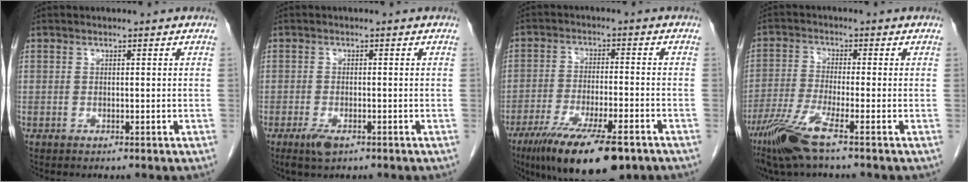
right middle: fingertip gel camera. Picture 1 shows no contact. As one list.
[{"total": 2.9, "force": [-1.7, 0.9, 2.1], "torque": [-0.046, -0.003, -0.028]}, {"total": 15.5, "force": [-10.5, 3.0, 11.0], "torque": [-0.177, -0.037, -0.172]}, {"total": 7.7, "force": [-4.8, -0.2, 6.0], "torque": [-0.128, -0.022, -0.099]}]